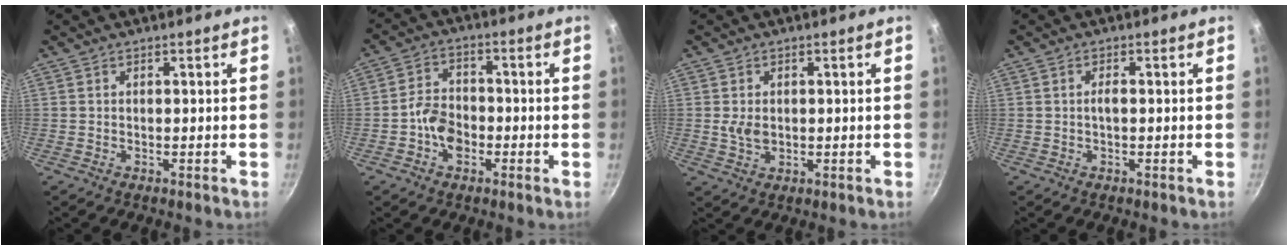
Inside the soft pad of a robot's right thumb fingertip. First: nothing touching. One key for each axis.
{"total": 6.2, "fx": -2.1, "fy": 4.4, "fz": 3.7, "tx": -0.047, "ty": 0.023, "tz": -0.046}
{"total": 3.5, "fx": 0.2, "fy": 2.4, "fz": 2.5, "tx": -0.044, "ty": -0.005, "tz": 0.007}
{"total": 1.4, "fx": -0.1, "fy": 0.6, "fz": 1.3, "tx": -0.027, "ty": 0.005, "tz": -0.004}